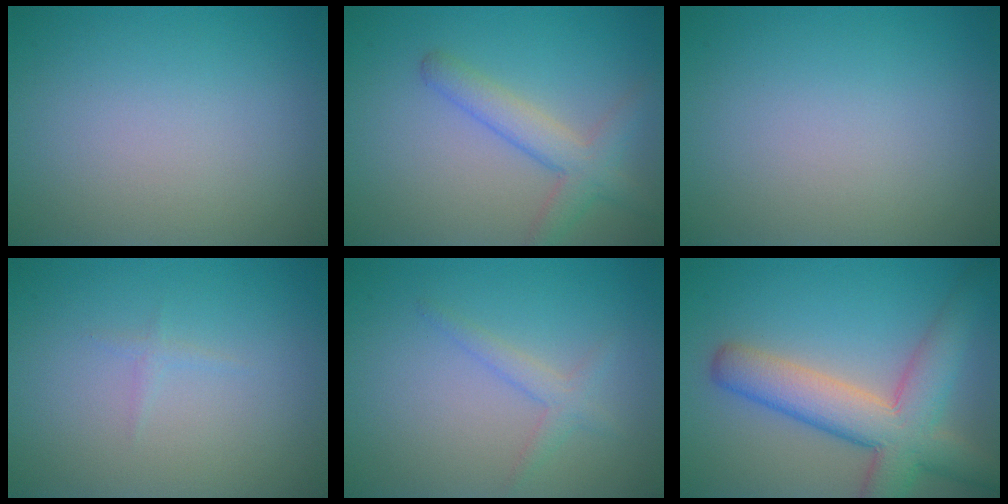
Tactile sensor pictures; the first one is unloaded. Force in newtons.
{"total": 3.5, "press": 3.5, "slide": 0.2}
{"total": 0.0}
{"total": 1.0, "press": 0.9, "slide": 0.2}
{"total": 1.6, "press": 1.6, "slide": 0.1}
{"total": 7.8, "press": 7.8, "slide": 0.4}